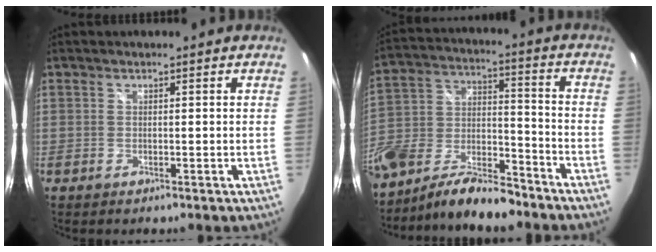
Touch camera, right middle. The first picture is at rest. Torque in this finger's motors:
{"motor_torque": [1.09, -1.05, 0.46, 0.21]}